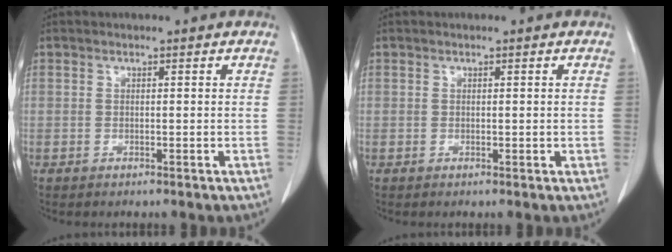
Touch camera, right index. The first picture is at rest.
{"total": 0.6, "force": [0.1, 0.4, 0.4], "torque": [-0.003, 0.001, 0.006]}